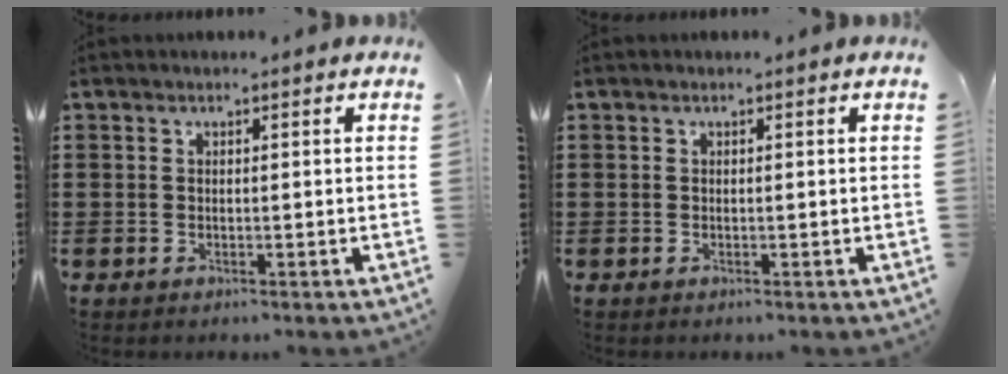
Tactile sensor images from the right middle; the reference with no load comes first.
{"total": 0.0}